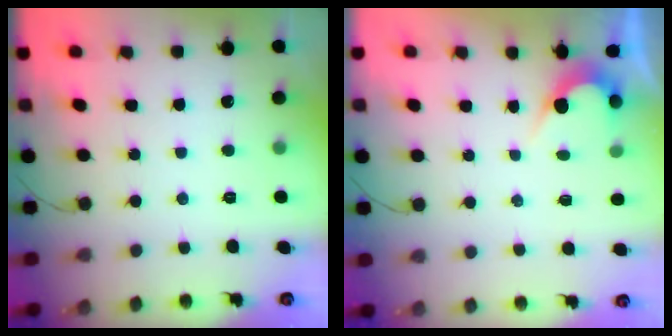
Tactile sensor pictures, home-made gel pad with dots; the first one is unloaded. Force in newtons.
{"total": 2.6, "press": 2.6, "slide": 0.1}